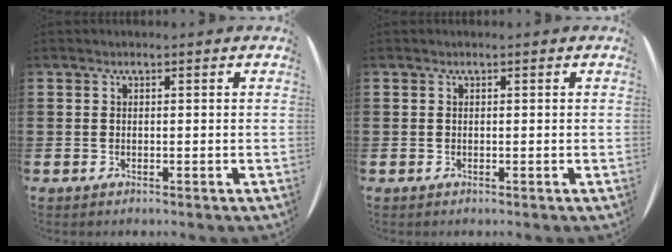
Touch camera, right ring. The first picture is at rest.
{"total": 0.0}